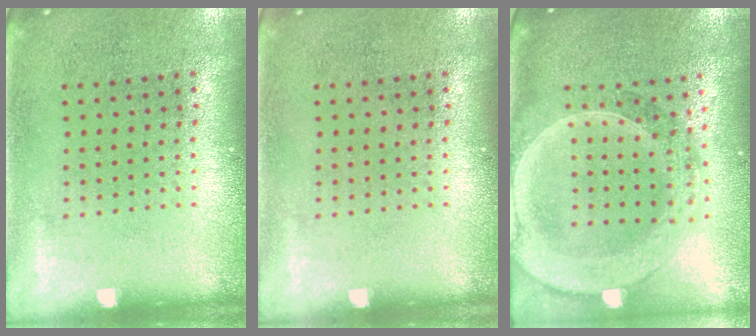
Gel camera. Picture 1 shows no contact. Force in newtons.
{"total": 0.0}
{"total": 2.7, "press": 2.4, "slide": 1.2}